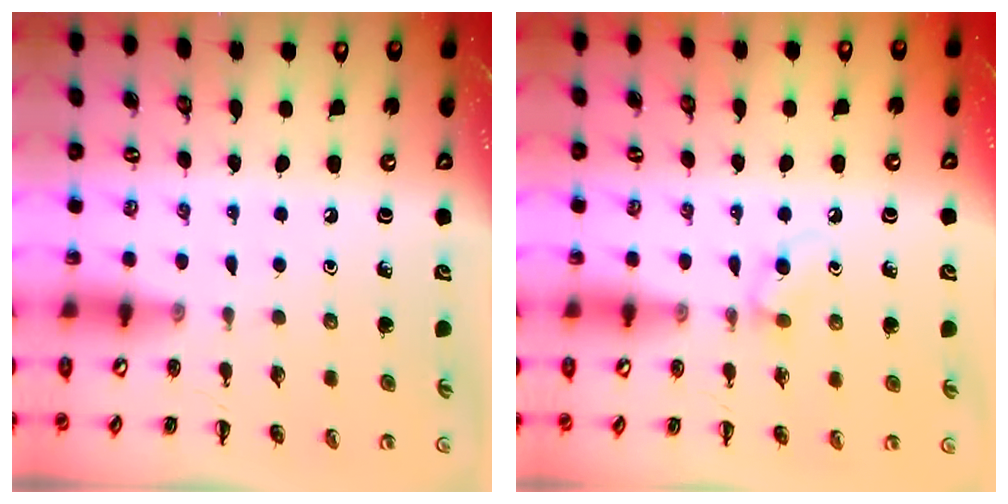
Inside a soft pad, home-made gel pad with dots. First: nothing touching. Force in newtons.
{"total": 4.4, "press": 4.0, "slide": 1.9}